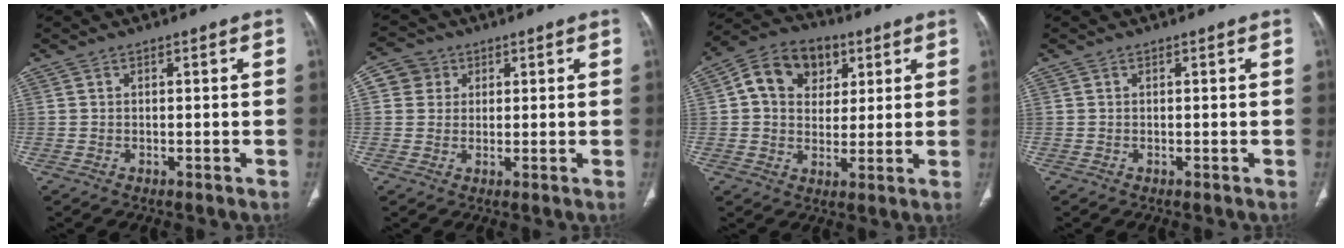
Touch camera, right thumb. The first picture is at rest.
{"total": 4.6, "force": [1.4, 4.4, 0.7], "torque": [0.010, 0.002, 0.023]}
{"total": 12.5, "force": [3.9, 9.6, 7.0], "torque": [-0.088, 0.003, 0.057]}
{"total": 0.0}